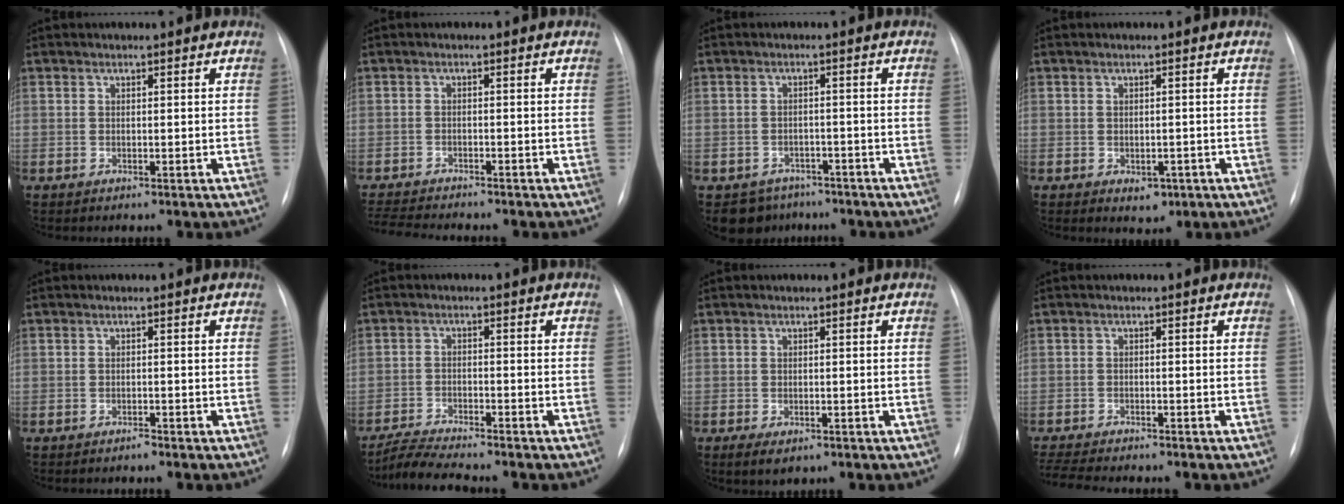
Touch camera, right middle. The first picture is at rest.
{"total": 7.3, "force": [-6.8, 0.6, 2.5], "torque": [-0.042, -0.013, -0.109]}
{"total": 5.7, "force": [-4.4, 3.6, 0.0], "torque": [0.008, 0.015, -0.061]}
{"total": 2.5, "force": [-1.1, 1.7, 1.4], "torque": [-0.013, 0.002, -0.003]}
{"total": 0.6, "force": [-0.6, 0.1, 0.1], "torque": [-0.004, -0.001, -0.009]}
{"total": 6.1, "force": [-5.7, -0.5, 2.1], "torque": [-0.042, -0.022, -0.102]}
{"total": 2.9, "force": [-1.7, 1.4, 1.9], "torque": [-0.032, -0.004, -0.016]}
{"total": 8.1, "force": [-7.3, 0.9, 3.3], "torque": [-0.056, -0.012, -0.114]}